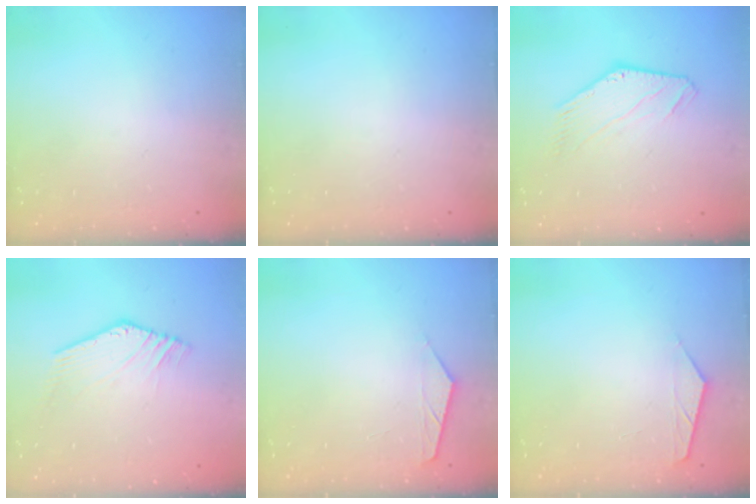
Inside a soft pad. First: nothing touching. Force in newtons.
{"total": 0.0}
{"total": 2.3, "press": 2.3, "slide": 0.2}
{"total": 2.2, "press": 2.2, "slide": 0.3}
{"total": 1.5, "press": 1.5, "slide": 0.3}
{"total": 1.5, "press": 1.5, "slide": 0.3}